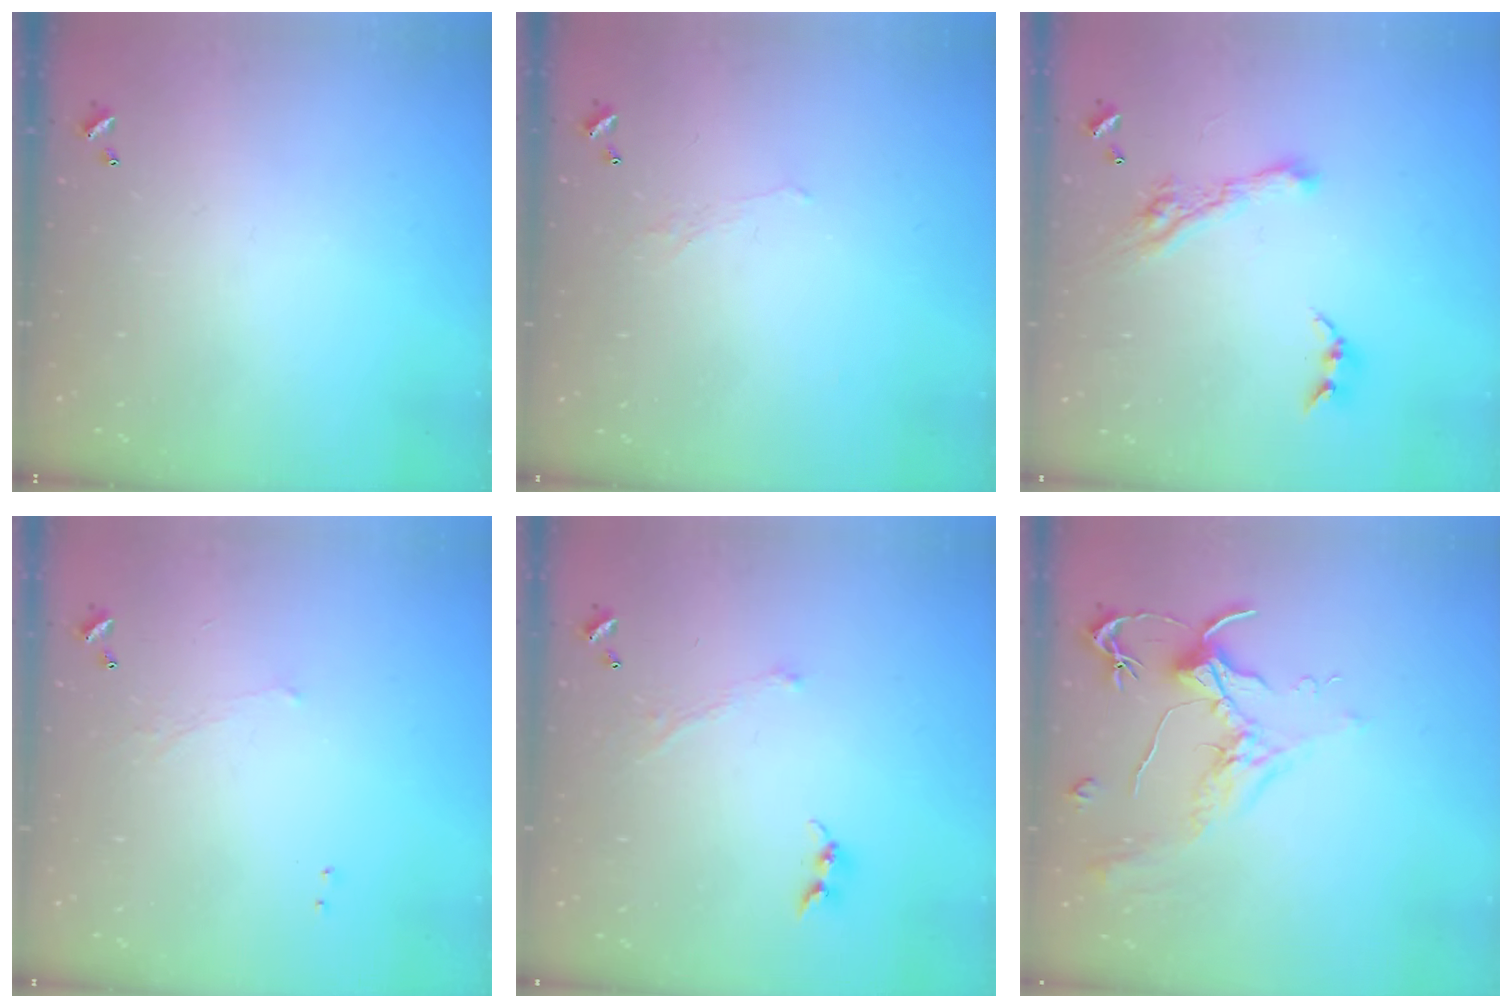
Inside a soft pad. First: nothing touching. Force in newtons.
{"total": 0.6, "press": 0.2, "slide": 0.6}
{"total": 7.7, "press": 7.7, "slide": 1.0}
{"total": 0.6, "press": 0.2, "slide": 0.5}
{"total": 1.3, "press": 1.2, "slide": 0.5}
{"total": 1.8, "press": 1.7, "slide": 0.8}